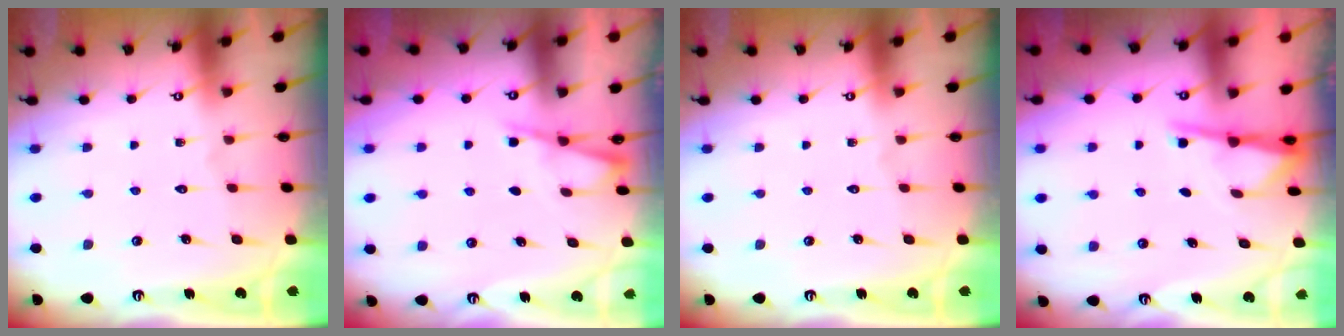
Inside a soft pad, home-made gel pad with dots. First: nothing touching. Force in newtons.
{"total": 2.7, "press": 2.7, "slide": 0.3}
{"total": 0.0}
{"total": 2.4, "press": 2.4, "slide": 0.3}